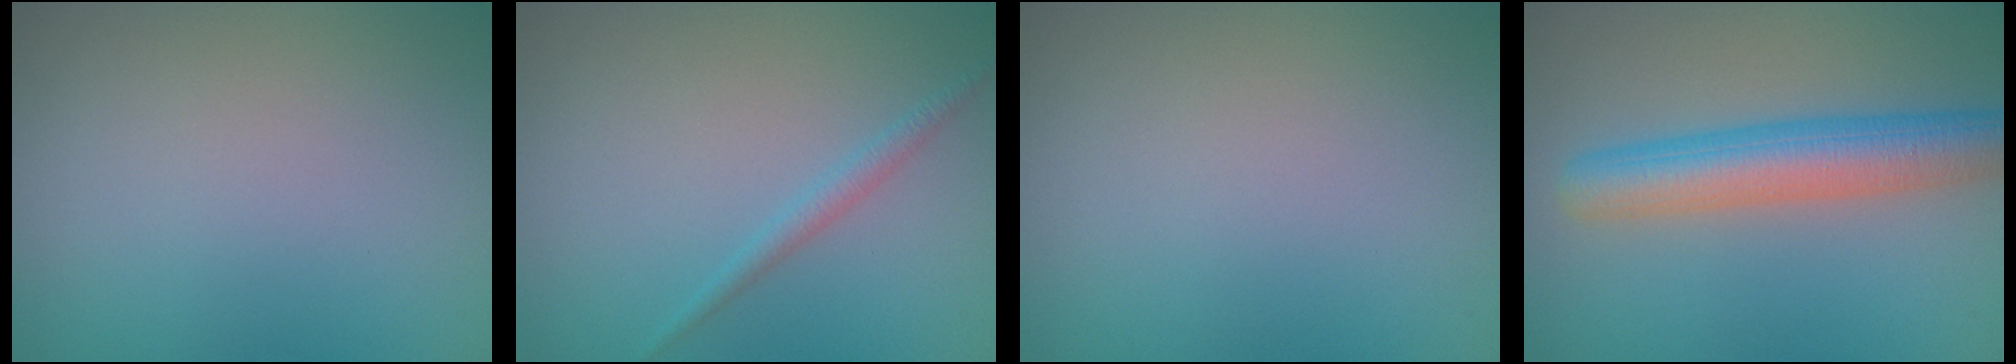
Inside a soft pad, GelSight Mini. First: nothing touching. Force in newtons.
{"total": 1.3, "press": 1.3, "slide": 0.1}
{"total": 0.0}
{"total": 6.1, "press": 6.1, "slide": 0.2}